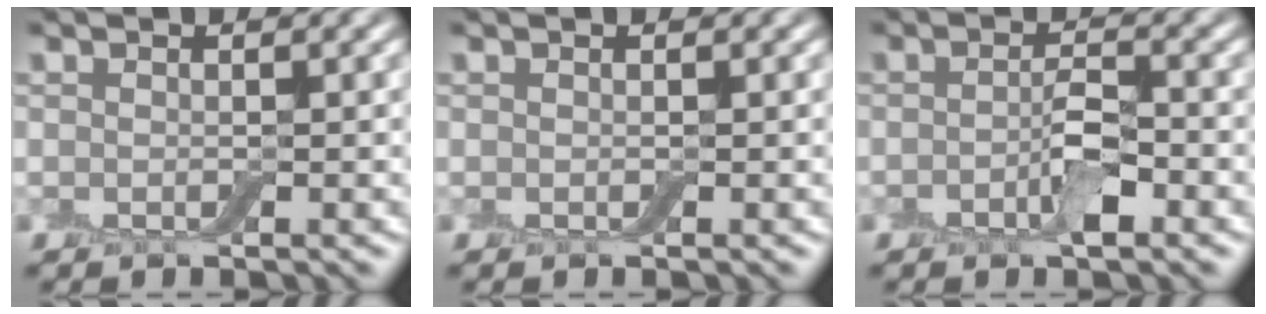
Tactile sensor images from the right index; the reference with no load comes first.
{"total": 0.0}
{"total": 2.6, "force": [-0.9, 0.9, 2.3], "torque": [-0.039, 0.001, -0.020]}